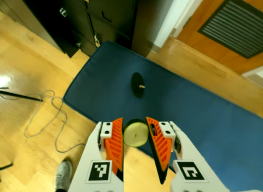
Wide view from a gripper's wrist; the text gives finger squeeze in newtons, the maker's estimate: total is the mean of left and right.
{"total": 10.5, "left": 10.3, "right": 10.6}